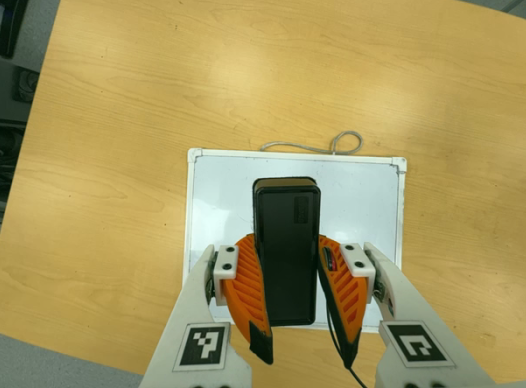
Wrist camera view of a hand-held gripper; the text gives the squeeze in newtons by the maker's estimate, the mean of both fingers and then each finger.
{"total": 7.8, "left": 7.0, "right": 8.6}